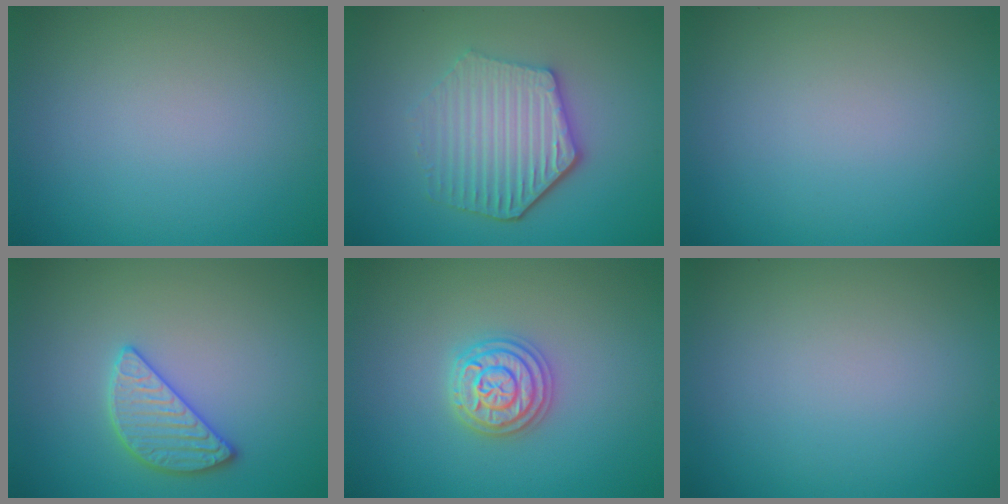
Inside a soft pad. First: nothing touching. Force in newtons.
{"total": 5.4, "press": 4.4, "slide": 3.2}
{"total": 0.0}
{"total": 2.8, "press": 2.8, "slide": 0.3}
{"total": 3.5, "press": 3.4, "slide": 0.6}
{"total": 0.0}